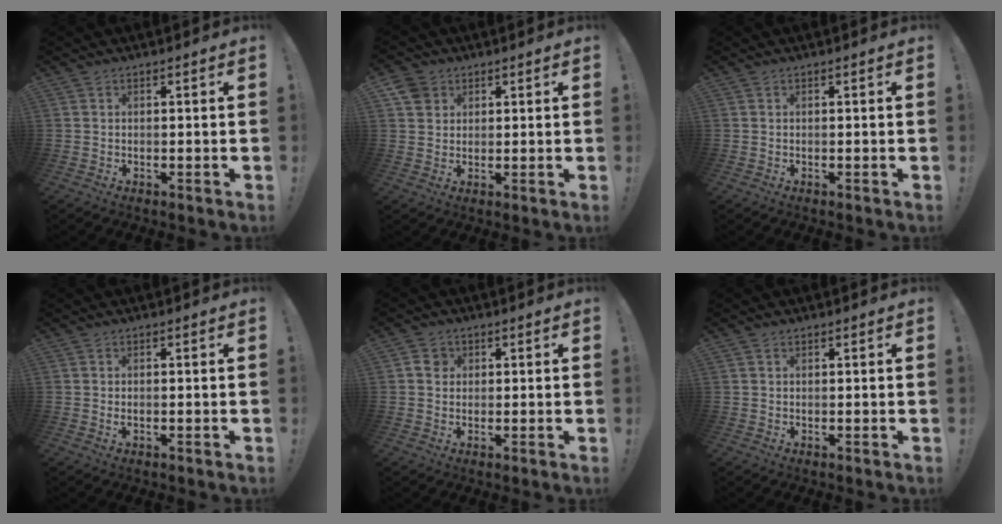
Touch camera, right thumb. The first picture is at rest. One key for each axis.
{"total": 5.1, "fx": 2.7, "fy": 4.1, "fz": 1.5, "tx": -0.028, "ty": -0.007, "tz": 0.054}
{"total": 0.0}
{"total": 0.6, "fx": 0.1, "fy": -0.1, "fz": 0.6, "tx": -0.005, "ty": -0.002, "tz": 0.000}
{"total": 3.6, "fx": 0.9, "fy": 3.1, "fz": 1.4, "tx": -0.010, "ty": 0.001, "tz": 0.013}
{"total": 0.6, "fx": 0.5, "fy": 0.4, "fz": 0.0, "tx": 0.001, "ty": -0.001, "tz": 0.009}